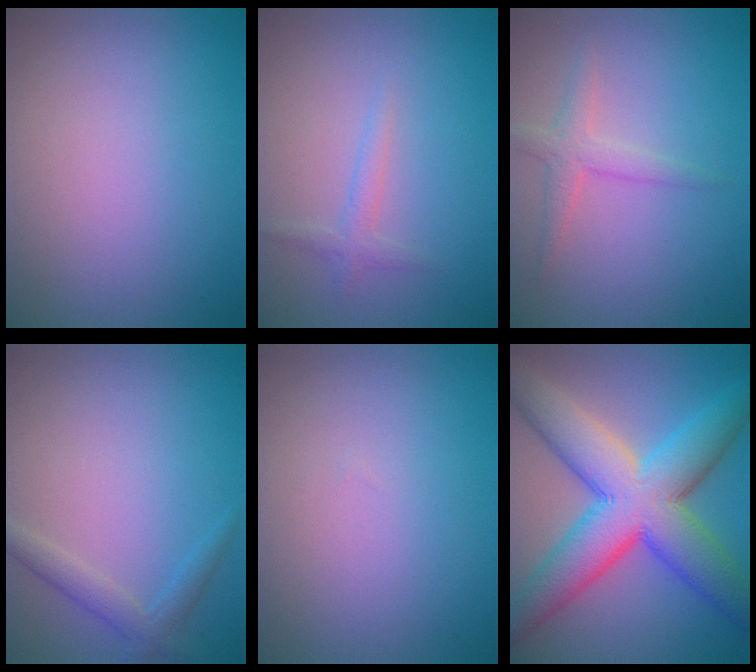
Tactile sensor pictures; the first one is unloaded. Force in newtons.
{"total": 1.3, "press": 1.3, "slide": 0.0}
{"total": 2.2, "press": 2.2, "slide": 0.1}
{"total": 2.0, "press": 2.0, "slide": 0.1}
{"total": 0.0}
{"total": 11.9, "press": 11.9, "slide": 0.3}